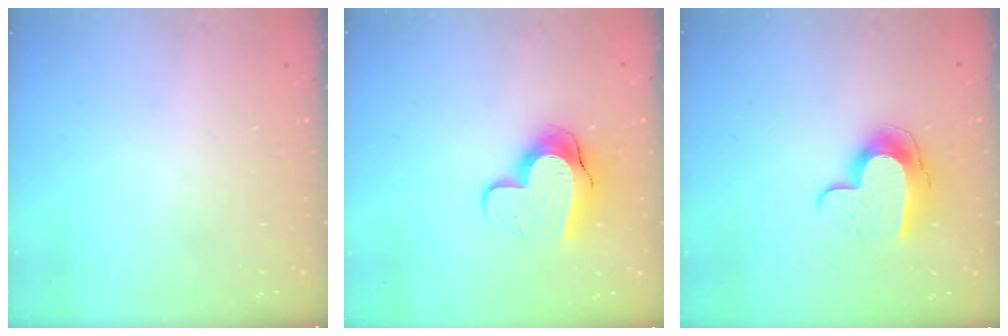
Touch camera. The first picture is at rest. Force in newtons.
{"total": 11.2, "press": 11.2, "slide": 1.0}
{"total": 10.7, "press": 10.7, "slide": 0.8}